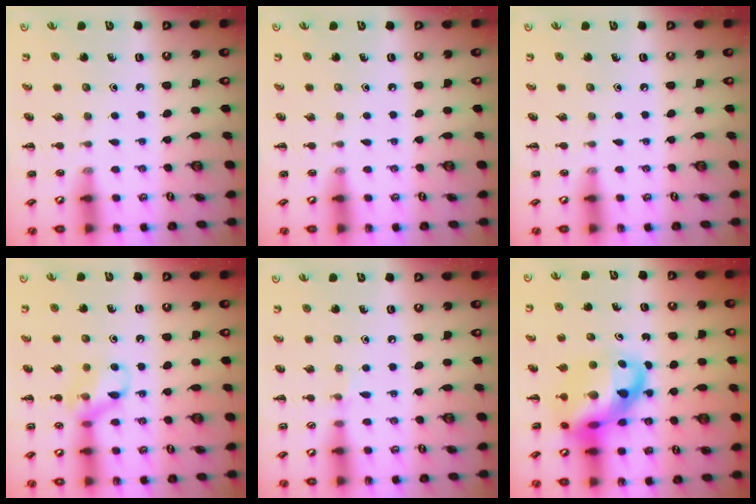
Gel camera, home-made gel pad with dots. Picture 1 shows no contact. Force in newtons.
{"total": 0.0}
{"total": 0.0}
{"total": 10.9, "press": 10.8, "slide": 1.3}
{"total": 4.1, "press": 3.9, "slide": 1.4}
{"total": 15.2, "press": 14.7, "slide": 3.8}